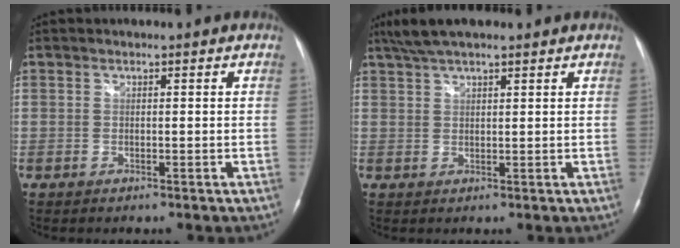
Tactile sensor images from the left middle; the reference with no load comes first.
{"total": 6.7, "force": [5.3, 1.4, 3.9], "torque": [-0.073, 0.031, 0.094]}